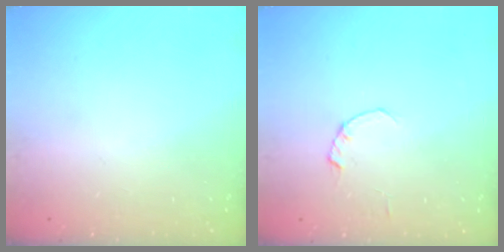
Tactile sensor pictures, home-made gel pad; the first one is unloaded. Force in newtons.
{"total": 0.0}